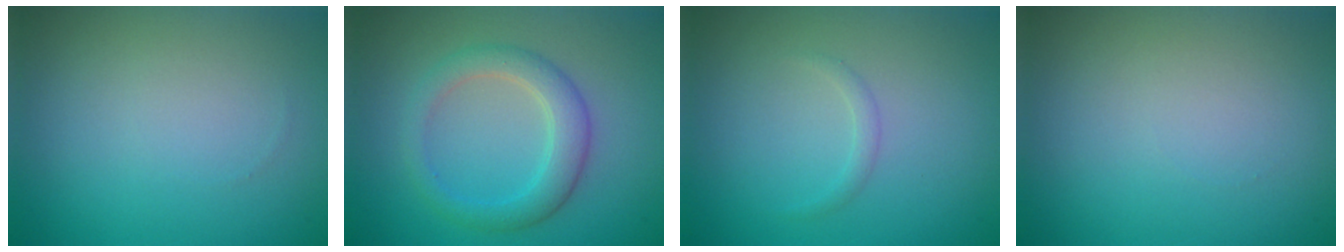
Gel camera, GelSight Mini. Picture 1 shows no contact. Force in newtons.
{"total": 3.5, "press": 3.5, "slide": 0.4}
{"total": 0.8, "press": 0.8, "slide": 0.1}
{"total": 0.0}